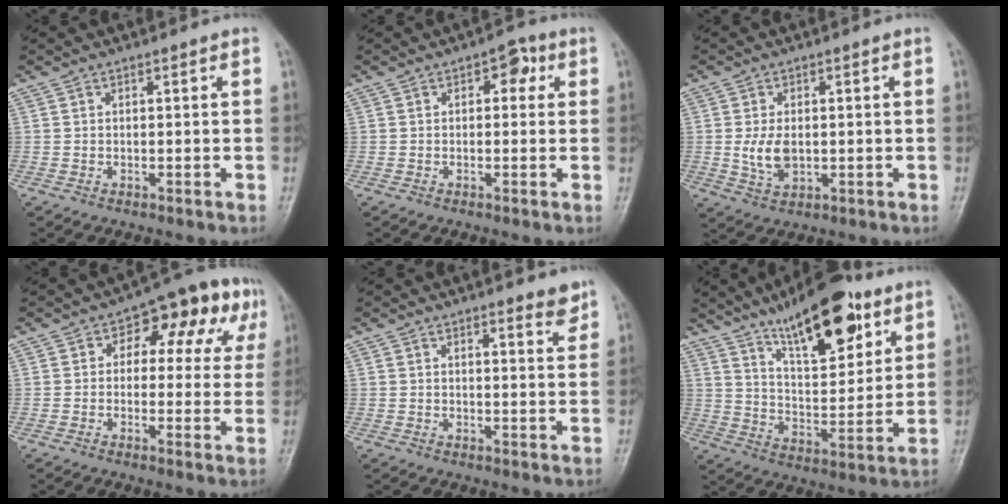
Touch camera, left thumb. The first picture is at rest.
{"total": 3.9, "force": [1.2, 2.3, 2.9], "torque": [-0.014, 0.005, 0.006]}
{"total": 5.2, "force": [0.0, 3.2, 4.1], "torque": [-0.076, -0.007, 0.005]}
{"total": 12.7, "force": [4.3, 7.5, 9.4], "torque": [-0.060, 0.021, 0.048]}
{"total": 3.6, "force": [2.9, 1.3, 1.8], "torque": [-0.002, -0.014, 0.035]}
{"total": 19.2, "force": [11.6, 7.1, 13.6], "torque": [-0.171, -0.053, 0.194]}